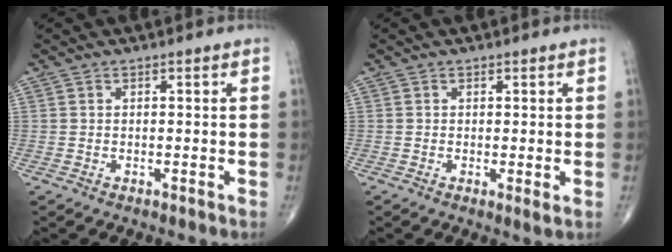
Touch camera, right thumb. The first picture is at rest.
{"total": 1.4, "force": [0.0, 0.2, 1.4], "torque": [-0.024, -0.006, -0.001]}